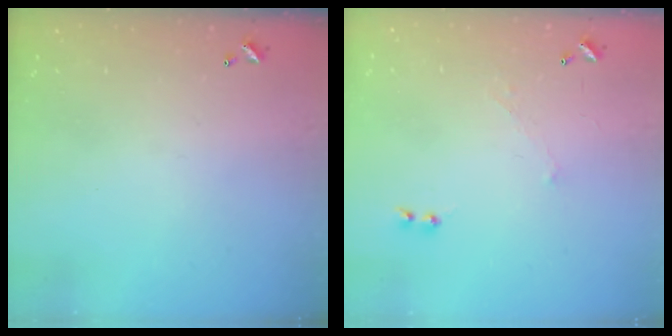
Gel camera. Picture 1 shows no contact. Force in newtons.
{"total": 0.9, "press": 0.3, "slide": 0.8}